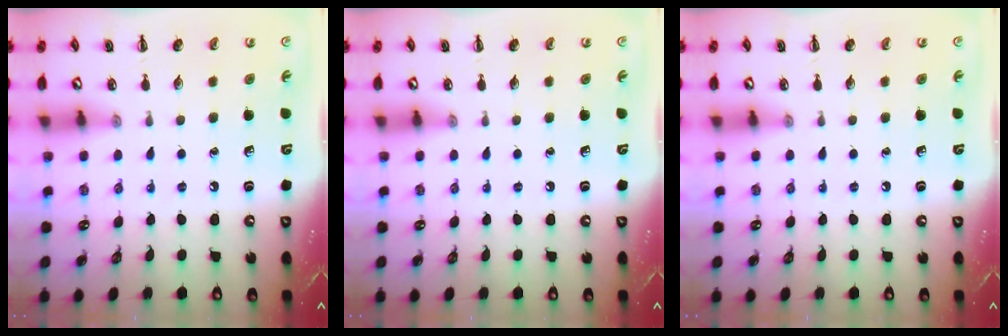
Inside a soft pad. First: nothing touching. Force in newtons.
{"total": 0.0}
{"total": 0.0}